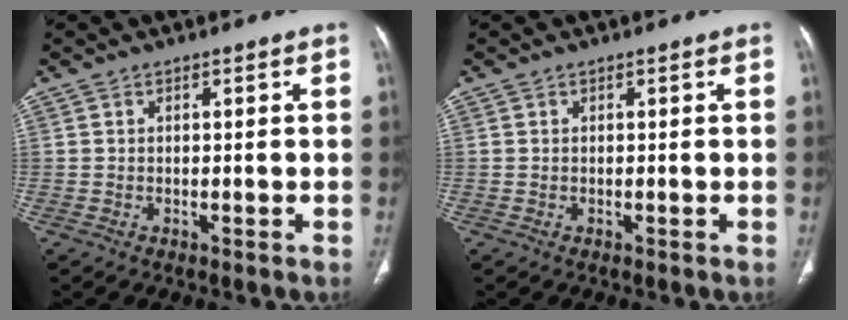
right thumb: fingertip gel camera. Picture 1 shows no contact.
{"total": 0.0}